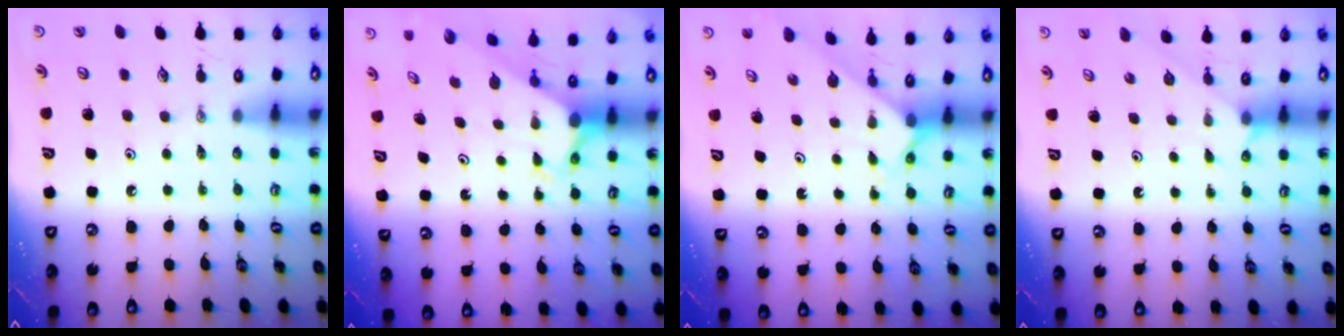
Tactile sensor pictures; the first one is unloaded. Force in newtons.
{"total": 2.9, "press": 2.9, "slide": 0.2}
{"total": 2.3, "press": 2.3, "slide": 0.2}
{"total": 2.0, "press": 1.9, "slide": 0.4}